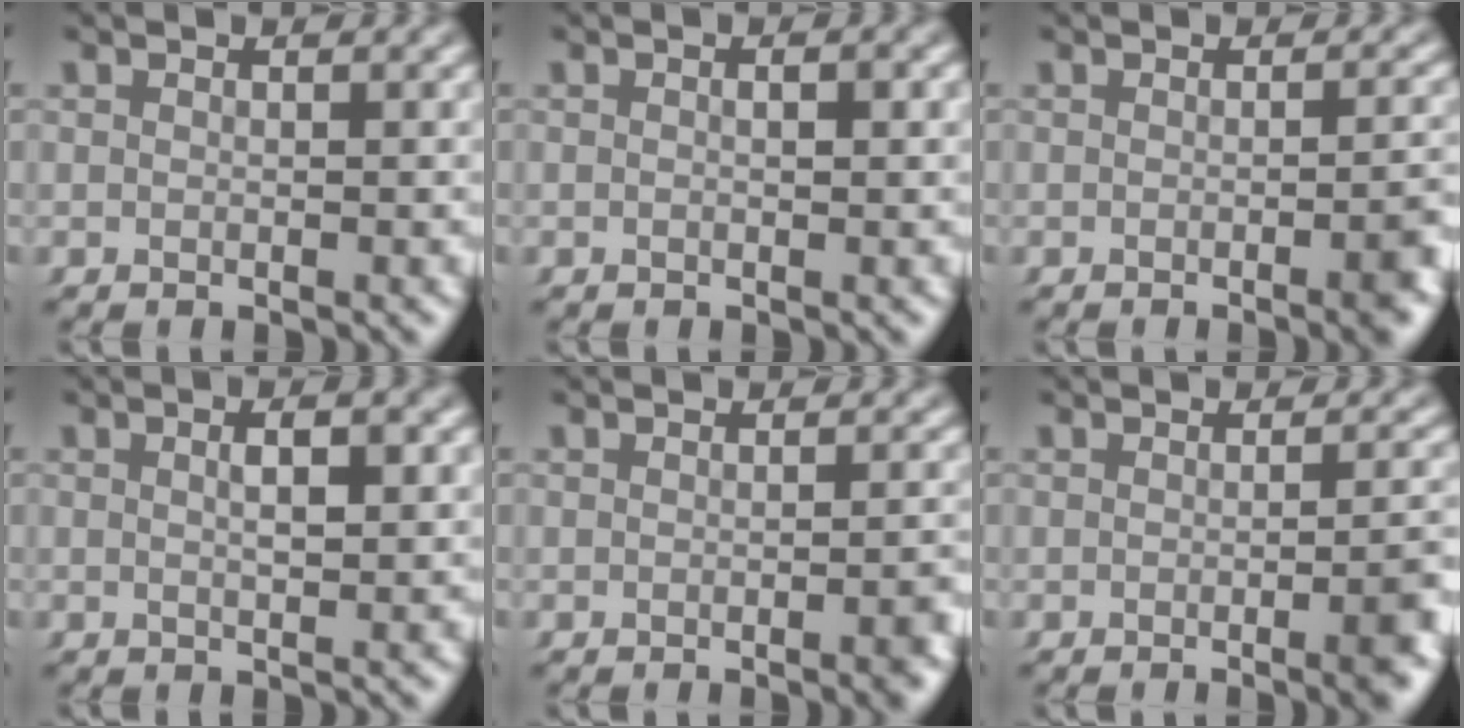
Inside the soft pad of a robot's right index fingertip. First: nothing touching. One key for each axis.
{"total": 1.0, "fx": 0.0, "fy": 0.5, "fz": 0.9, "tx": -0.015, "ty": 0.002, "tz": -0.003}
{"total": 3.0, "fx": -0.9, "fy": 0.7, "fz": 2.8, "tx": -0.025, "ty": 0.009, "tz": -0.023}
{"total": 2.2, "fx": 0.3, "fy": 0.6, "fz": 2.1, "tx": -0.028, "ty": 0.003, "tz": 0.004}
{"total": 1.9, "fx": -0.7, "fy": 0.4, "fz": 1.8, "tx": -0.018, "ty": 0.009, "tz": -0.019}
{"total": 3.9, "fx": -1.2, "fy": 0.9, "fz": 3.6, "tx": -0.034, "ty": 0.008, "tz": -0.027}